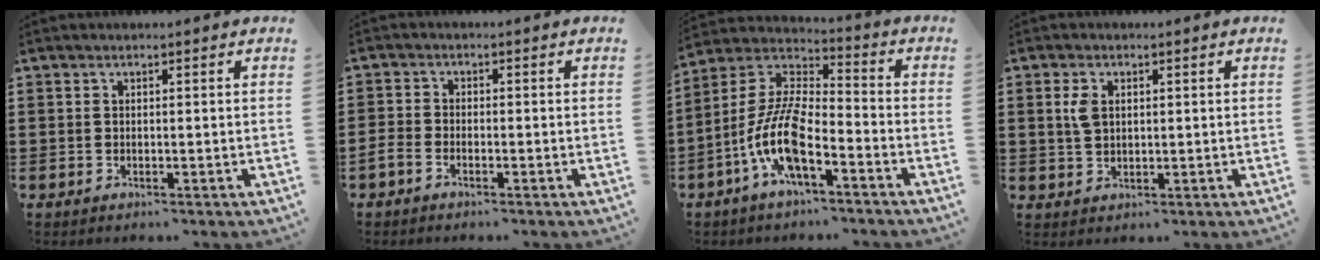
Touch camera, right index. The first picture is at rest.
{"total": 1.6, "force": [-1.4, 0.6, 0.5], "torque": [-0.021, 0.000, -0.031]}
{"total": 10.8, "force": [-5.5, 3.4, 8.6], "torque": [-0.214, -0.018, -0.114]}
{"total": 3.1, "force": [0.9, 1.9, 2.3], "torque": [-0.051, 0.008, 0.016]}